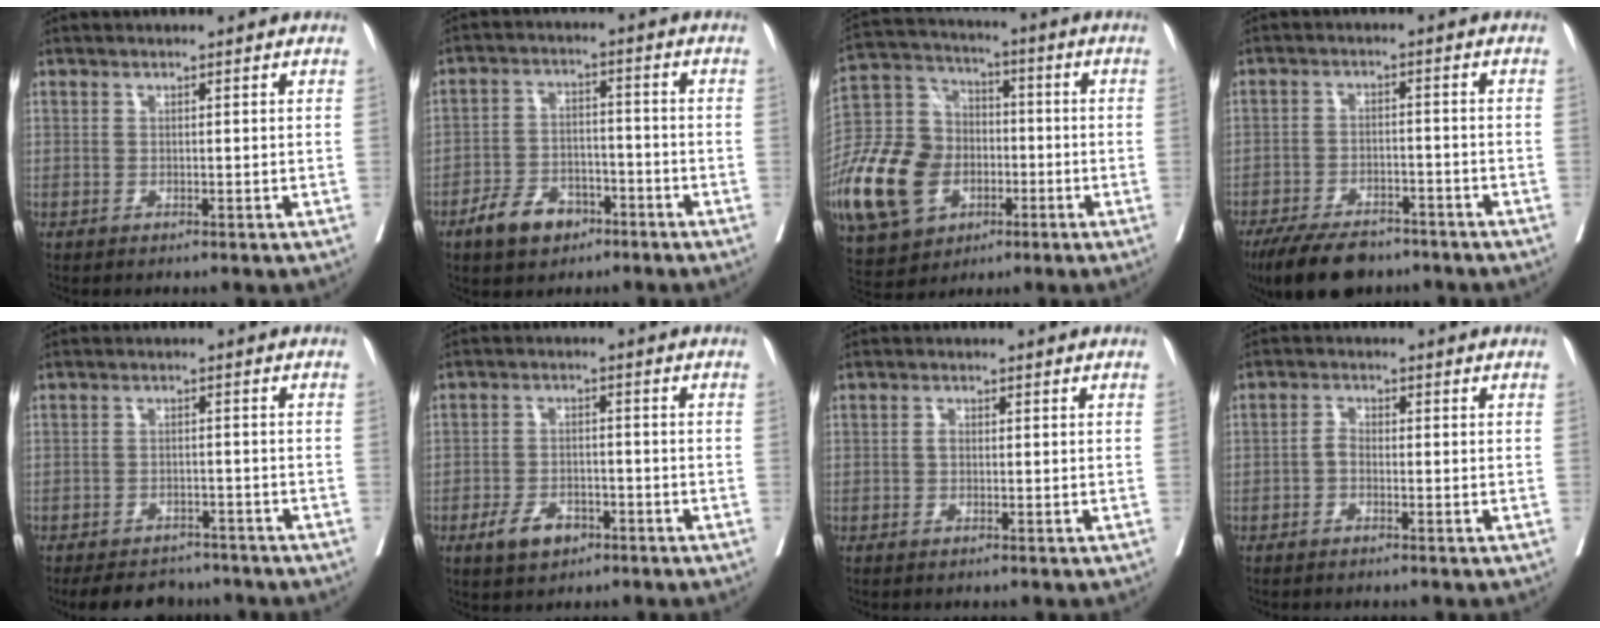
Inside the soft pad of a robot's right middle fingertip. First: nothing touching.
{"total": 6.9, "force": [-4.4, 4.2, 3.3], "torque": [-0.063, 0.009, -0.072]}
{"total": 24.6, "force": [-7.8, 18.8, 13.8], "torque": [-0.378, 0.017, -0.127]}
{"total": 10.4, "force": [-8.2, 4.2, 4.8], "torque": [-0.073, -0.010, -0.133]}
{"total": 8.2, "force": [-7.3, 3.3, 2.0], "torque": [-0.022, 0.000, -0.097]}
{"total": 5.1, "force": [-2.9, 3.1, 2.9], "torque": [-0.053, 0.003, -0.043]}
{"total": 0.8, "force": [0.0, 0.6, 0.6], "torque": [-0.008, 0.003, -0.001]}
{"total": 1.6, "force": [-0.6, 0.9, 1.2], "torque": [-0.017, 0.006, -0.012]}